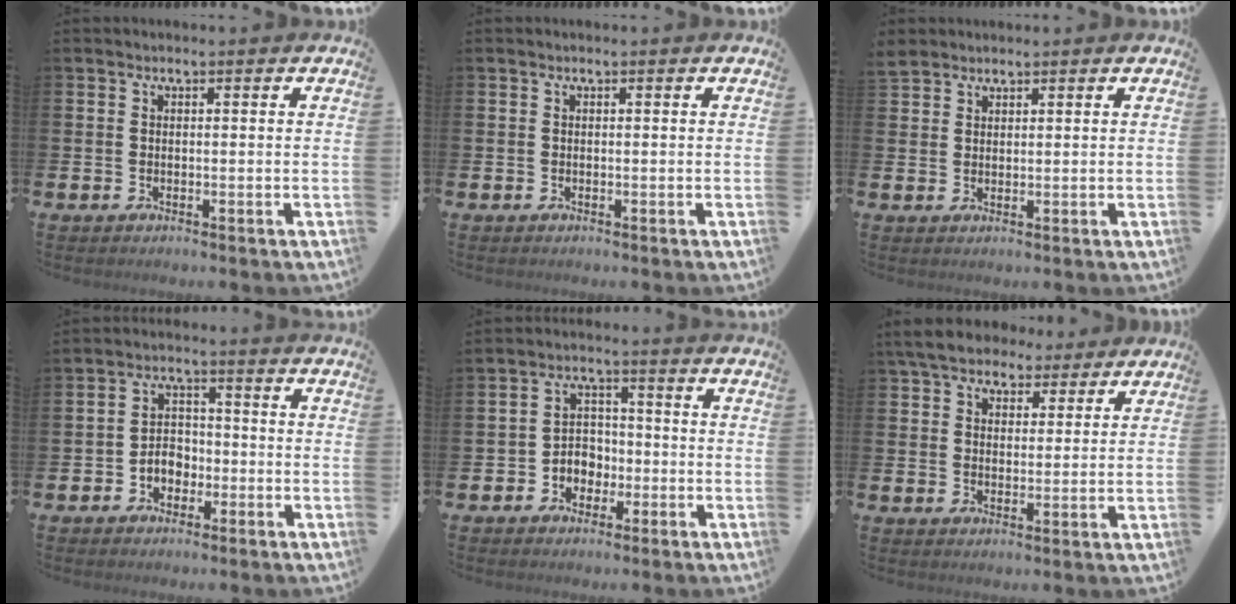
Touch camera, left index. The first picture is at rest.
{"total": 0.0}
{"total": 2.8, "force": [2.6, 0.9, 0.1], "torque": [0.006, -0.009, 0.047]}
{"total": 3.4, "force": [-2.1, 2.4, 1.0], "torque": [-0.023, 0.008, -0.045]}
{"total": 3.4, "force": [-1.9, 2.8, 0.6], "torque": [-0.019, 0.002, -0.044]}
{"total": 6.4, "force": [5.6, 2.7, 1.4], "torque": [-0.044, -0.015, 0.102]}